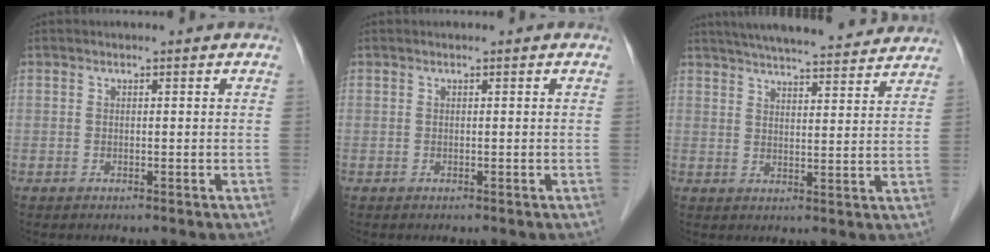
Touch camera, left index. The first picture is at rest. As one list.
[{"total": 0.0}, {"total": 20.4, "force": [18.6, 2.7, 8.1], "torque": [-0.125, 0.027, 0.250]}]